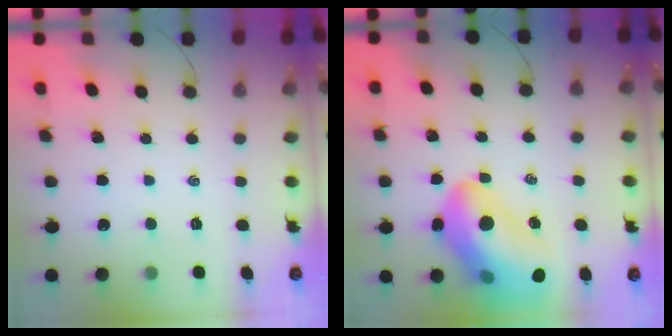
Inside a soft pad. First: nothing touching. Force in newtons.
{"total": 22.6, "press": 22.0, "slide": 5.3}